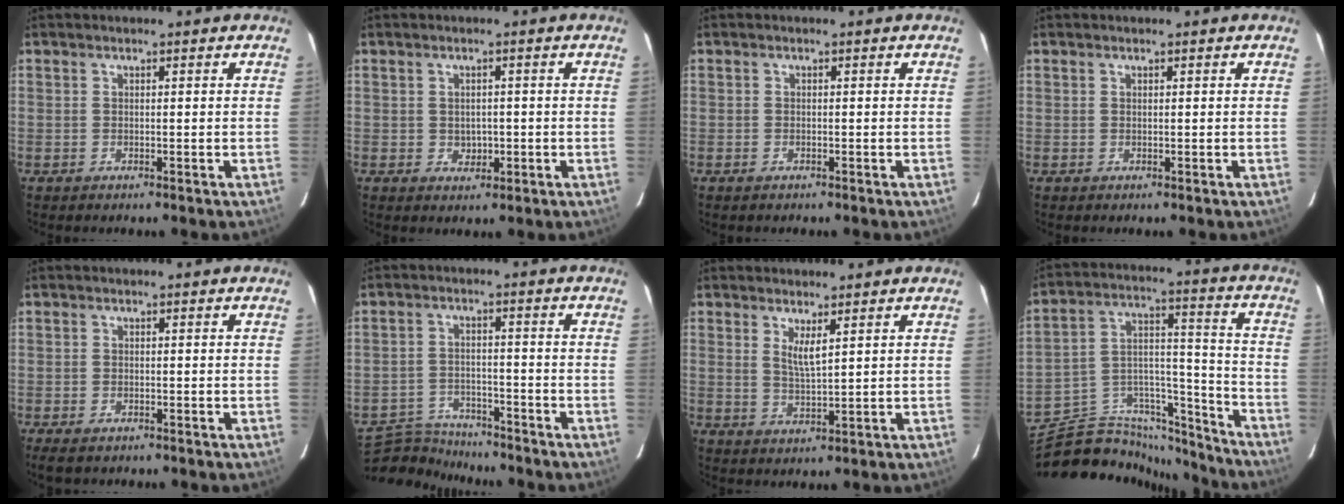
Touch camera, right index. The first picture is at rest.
{"total": 2.7, "force": [-0.3, 2.4, 1.1], "torque": [-0.016, 0.003, 0.004]}
{"total": 0.8, "force": [-0.6, 0.5, 0.3], "torque": [-0.006, -0.001, -0.013]}
{"total": 0.0}
{"total": 3.3, "force": [-2.4, 1.5, 1.7], "torque": [-0.042, -0.009, -0.044]}
{"total": 10.2, "force": [-9.8, 2.5, 1.8], "torque": [-0.064, 0.010, -0.163]}
{"total": 3.5, "force": [1.7, 0.6, 3.0], "torque": [-0.055, -0.008, 0.031]}
{"total": 20.0, "force": [-17.2, 8.2, 6.1], "torque": [-0.107, 0.059, -0.264]}